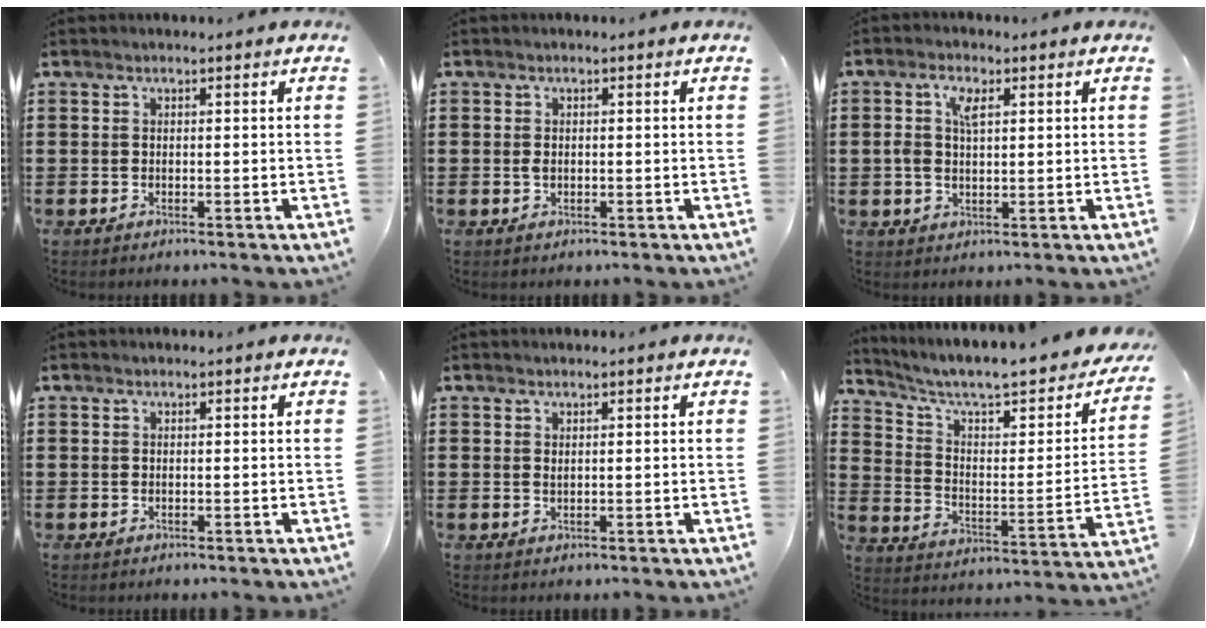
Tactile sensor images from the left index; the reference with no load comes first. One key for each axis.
{"total": 1.2, "fx": -0.1, "fy": 0.9, "fz": 0.9, "tx": -0.025, "ty": 0.000, "tz": -0.005}
{"total": 4.0, "fx": 1.2, "fy": 2.0, "fz": 3.3, "tx": -0.063, "ty": 0.010, "tz": 0.016}
{"total": 0.0}
{"total": 0.7, "fx": 0.3, "fy": 0.2, "fz": 0.5, "tx": -0.013, "ty": 0.000, "tz": 0.007}
{"total": 6.0, "fx": 4.7, "fy": 1.3, "fz": 3.6, "tx": -0.083, "ty": -0.042, "tz": 0.072}